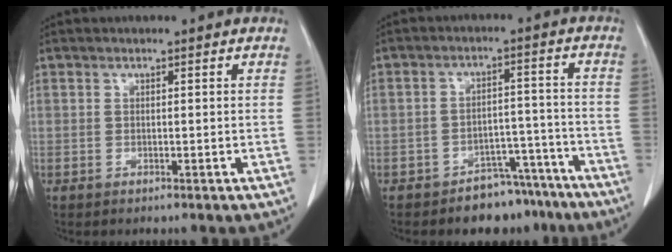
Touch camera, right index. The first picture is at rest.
{"total": 7.4, "force": [-6.1, 4.0, 1.5], "torque": [0.006, 0.044, -0.088]}